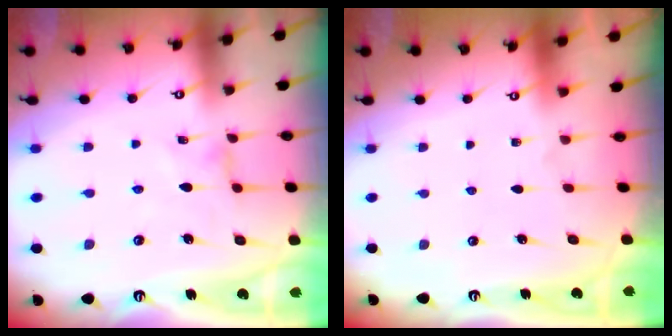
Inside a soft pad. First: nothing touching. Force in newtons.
{"total": 0.0}